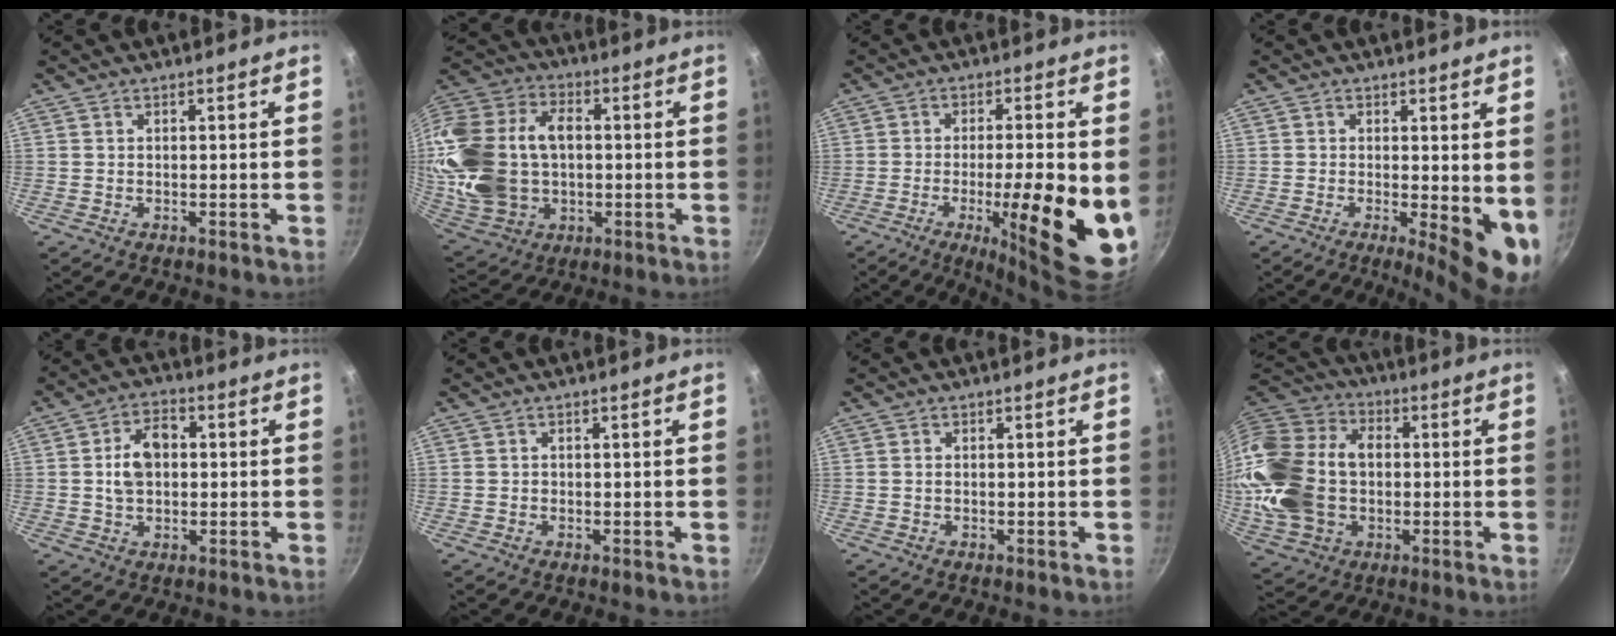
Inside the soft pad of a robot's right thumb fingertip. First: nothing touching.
{"total": 23.9, "force": [0.4, 17.1, 16.8], "torque": [-0.338, 0.029, 0.019]}
{"total": 17.6, "force": [-3.4, 4.1, 16.8], "torque": [-0.226, -0.009, -0.049]}
{"total": 8.8, "force": [-0.7, 2.9, 8.3], "torque": [-0.093, -0.013, -0.006]}
{"total": 8.0, "force": [0.6, 5.4, 5.8], "torque": [-0.079, 0.015, 0.005]}
{"total": 0.6, "force": [-0.1, 0.6, 0.2], "torque": [-0.002, 0.002, -0.003]}
{"total": 0.8, "force": [-0.1, 0.6, 0.5], "torque": [-0.009, 0.003, -0.002]}
{"total": 22.7, "force": [-0.7, 16.5, 15.6], "torque": [-0.295, 0.035, -0.005]}